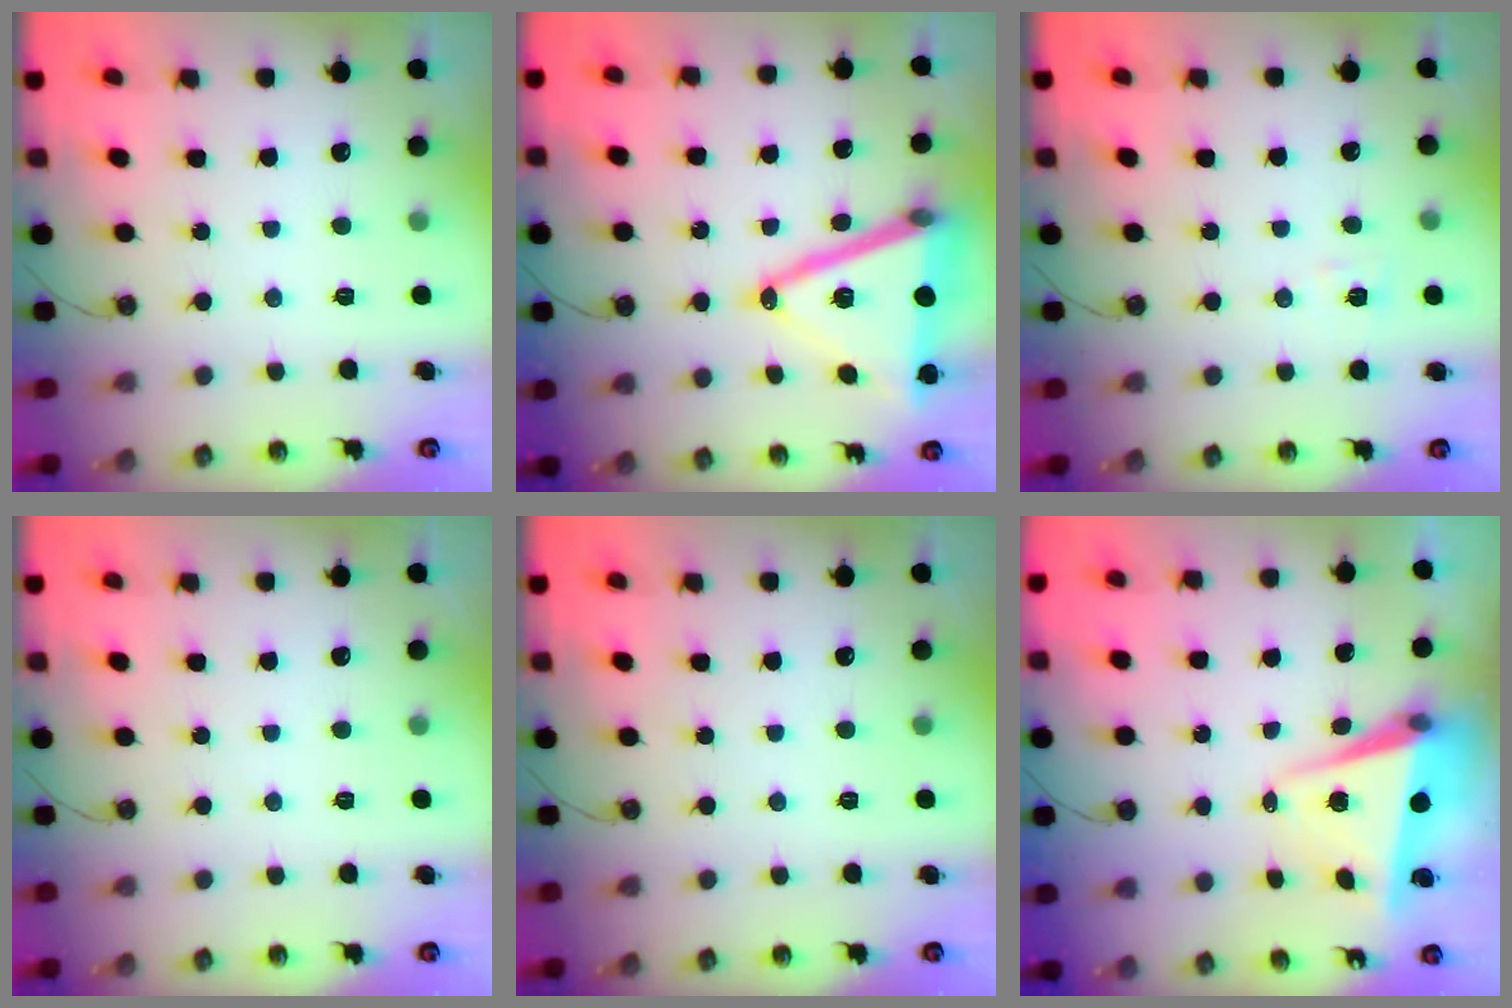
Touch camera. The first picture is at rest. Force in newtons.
{"total": 20.5, "press": 20.1, "slide": 3.9}
{"total": 6.3, "press": 6.0, "slide": 1.9}
{"total": 0.0}
{"total": 0.0}
{"total": 5.9, "press": 5.8, "slide": 0.8}